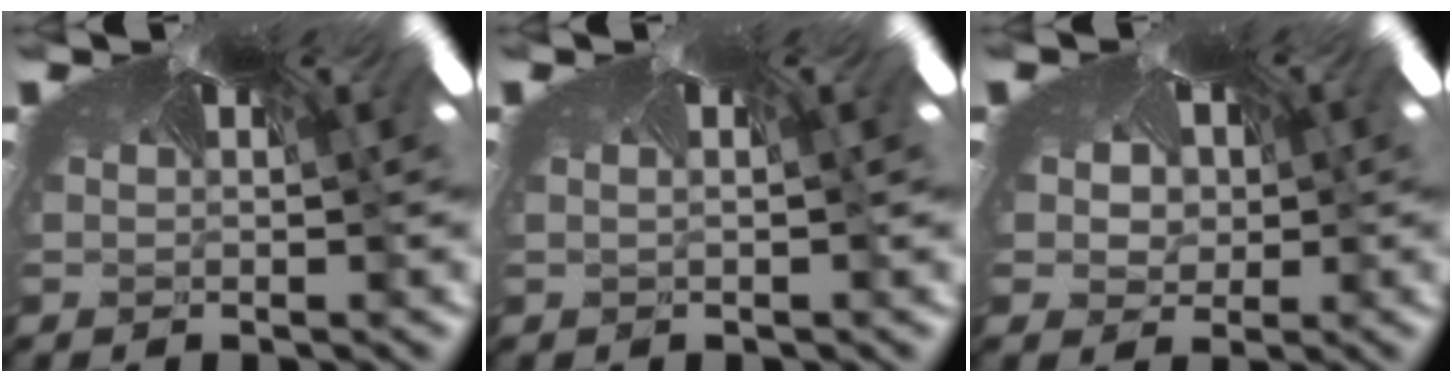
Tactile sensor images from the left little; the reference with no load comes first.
{"total": 0.9, "force": [-0.9, -0.2, 0.0], "torque": [-0.004, -0.010, -0.006]}
{"total": 2.0, "force": [-0.6, 1.8, -0.2], "torque": [-0.015, -0.007, 0.013]}